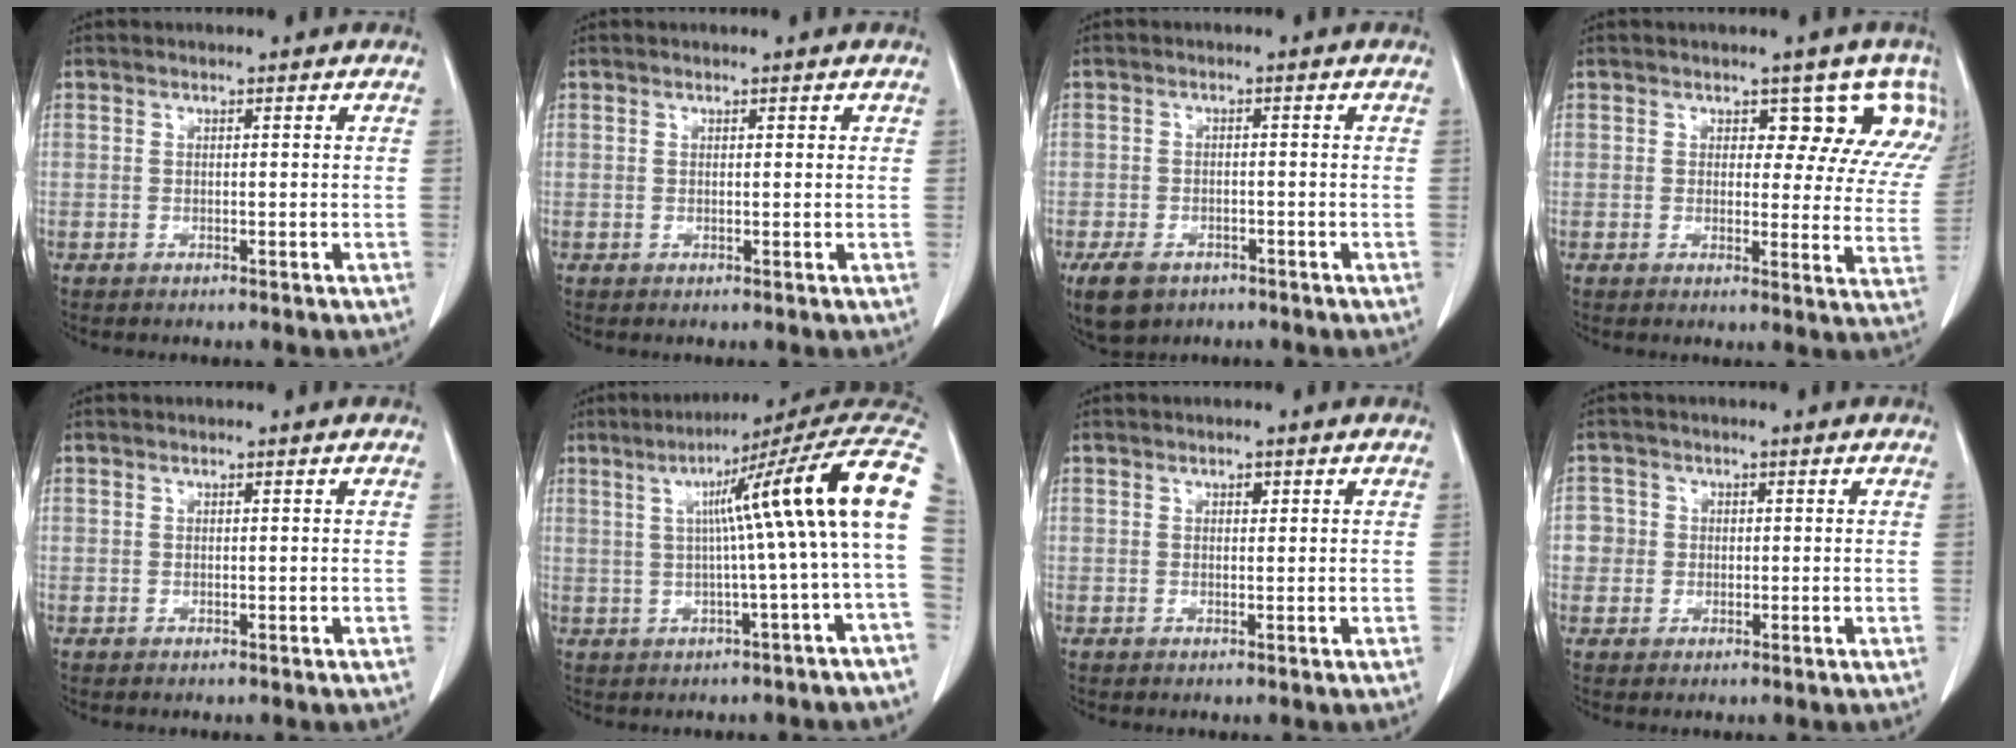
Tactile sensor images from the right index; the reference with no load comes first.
{"total": 0.6, "force": [0.4, 0.2, 0.3], "torque": [-0.003, 0.000, 0.004]}
{"total": 5.8, "force": [-3.7, 3.7, 2.5], "torque": [-0.051, -0.004, -0.054]}
{"total": 8.8, "force": [6.1, 4.6, 4.5], "torque": [-0.022, -0.006, 0.046]}
{"total": 0.0}
{"total": 14.9, "force": [2.5, -1.1, 14.6], "torque": [-0.188, 0.039, 0.027]}
{"total": 0.9, "force": [0.5, 0.5, 0.6], "torque": [-0.006, -0.002, 0.006]}
{"total": 3.0, "force": [0.0, 3.0, 0.0], "torque": [0.017, 0.010, -0.002]}